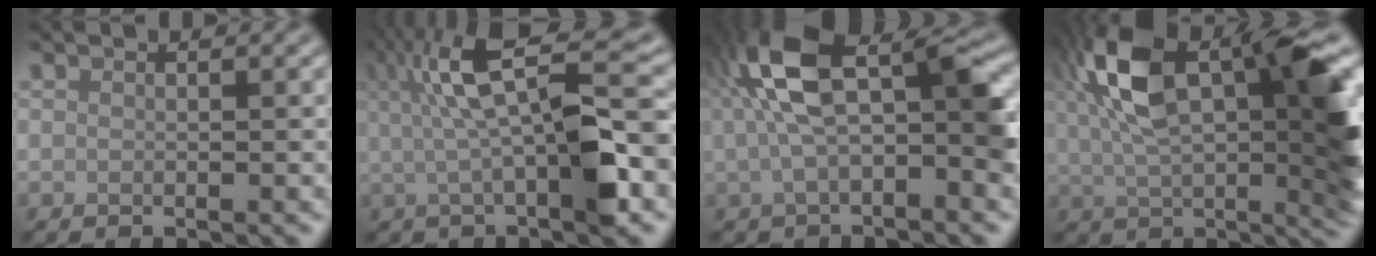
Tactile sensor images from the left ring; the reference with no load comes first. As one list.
[{"total": 9.7, "force": [1.5, 2.6, 9.2], "torque": [-0.156, 0.012, 0.026]}, {"total": 9.7, "force": [0.5, 4.0, 8.8], "torque": [-0.164, 0.030, -0.004]}, {"total": 13.3, "force": [3.4, 5.8, 11.5], "torque": [-0.204, -0.004, 0.067]}]